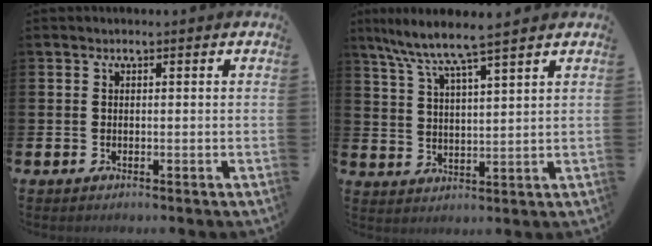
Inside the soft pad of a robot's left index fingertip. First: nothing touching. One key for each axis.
{"total": 6.7, "fx": 6.1, "fy": -0.4, "fz": 2.7, "tx": -0.073, "ty": -0.035, "tz": 0.103}